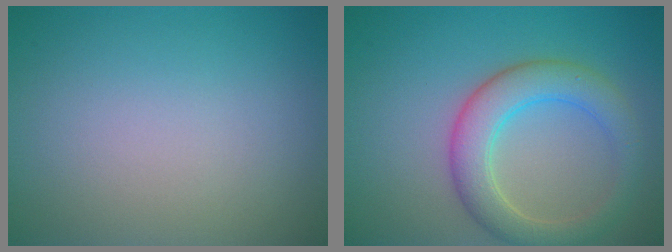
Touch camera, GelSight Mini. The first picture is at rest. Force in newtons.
{"total": 5.0, "press": 5.0, "slide": 0.2}